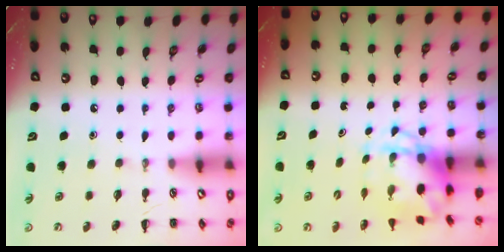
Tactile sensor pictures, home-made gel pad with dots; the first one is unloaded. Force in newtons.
{"total": 5.6, "press": 5.6, "slide": 0.8}